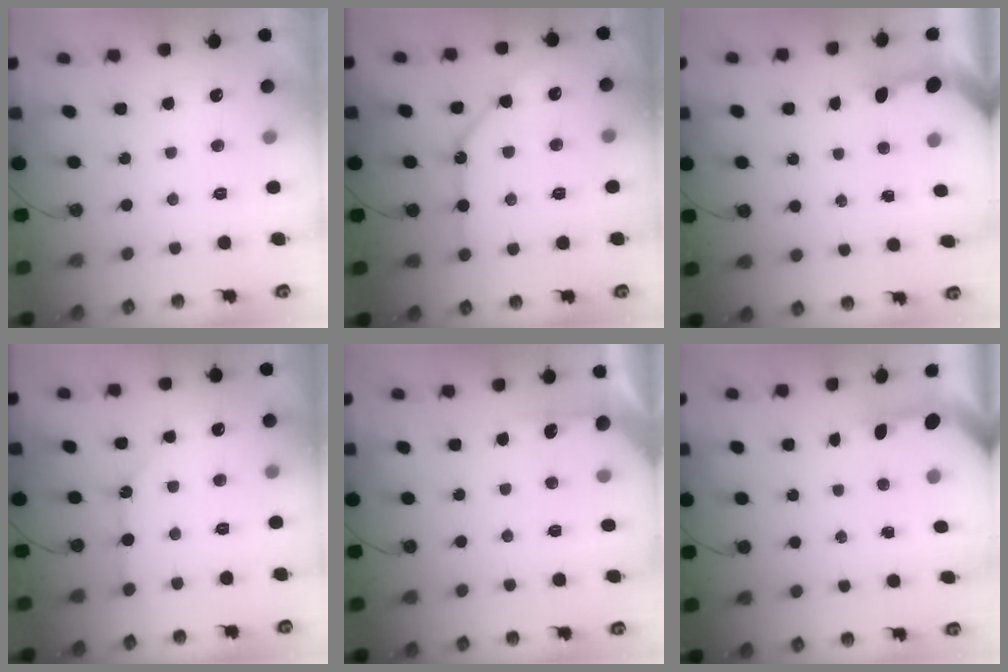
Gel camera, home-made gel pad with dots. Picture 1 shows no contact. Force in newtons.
{"total": 9.2, "press": 9.2, "slide": 0.9}
{"total": 3.5, "press": 3.5, "slide": 0.4}
{"total": 3.4, "press": 3.4, "slide": 0.1}
{"total": 3.8, "press": 3.8, "slide": 0.4}
{"total": 3.0, "press": 3.0, "slide": 0.2}